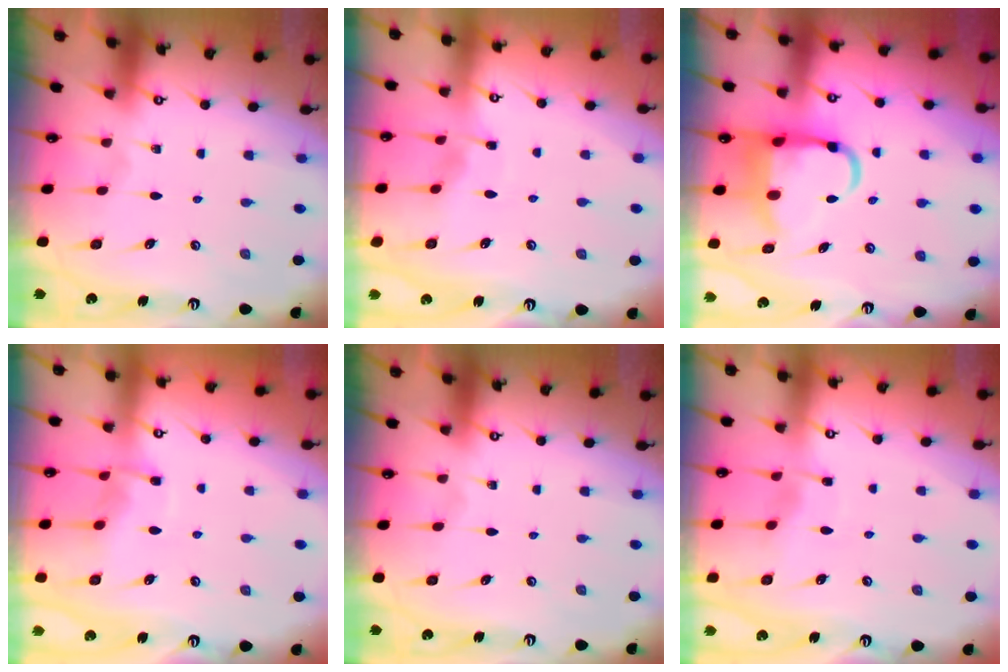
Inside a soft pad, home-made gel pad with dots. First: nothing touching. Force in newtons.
{"total": 3.0, "press": 2.9, "slide": 0.4}
{"total": 11.0, "press": 10.8, "slide": 2.0}
{"total": 6.3, "press": 6.3, "slide": 0.7}
{"total": 0.0}
{"total": 2.9, "press": 2.9, "slide": 0.4}